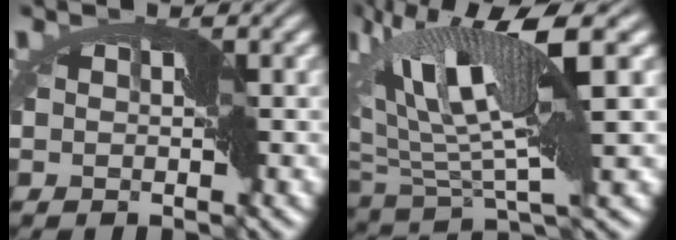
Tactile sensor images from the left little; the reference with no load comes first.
{"total": 9.3, "force": [3.9, 2.1, 8.1], "torque": [-0.168, 0.007, 0.072]}